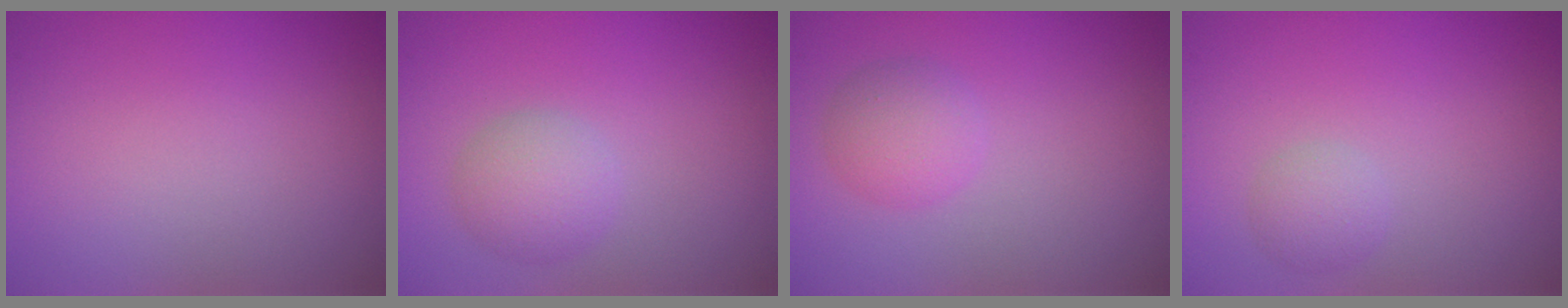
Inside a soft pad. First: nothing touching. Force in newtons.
{"total": 2.7, "press": 2.7, "slide": 0.2}
{"total": 2.5, "press": 2.5, "slide": 0.1}
{"total": 1.6, "press": 1.6, "slide": 0.0}